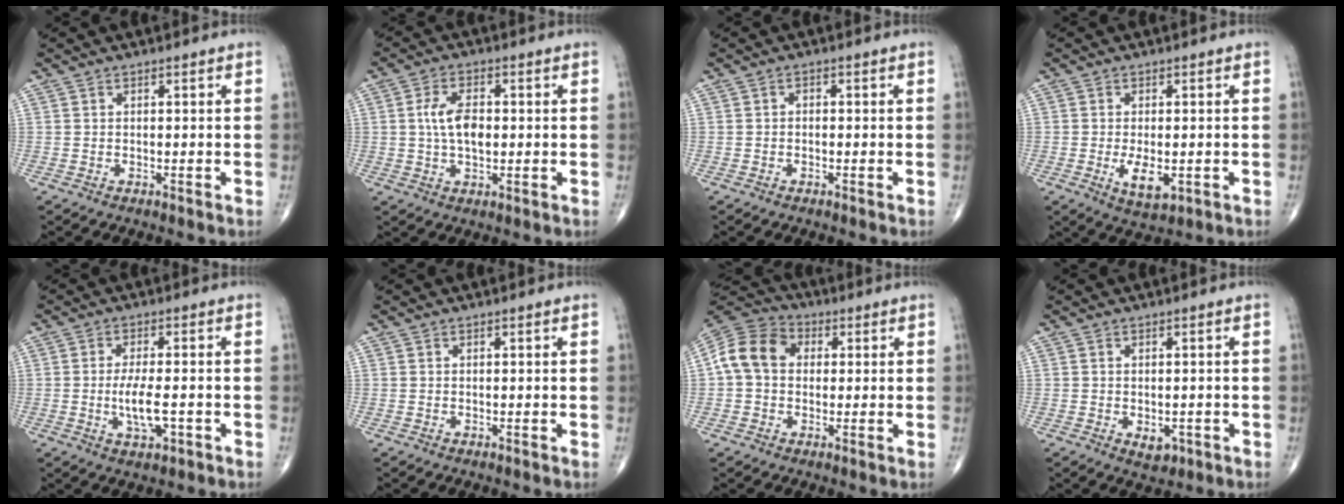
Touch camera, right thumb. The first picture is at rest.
{"total": 7.6, "force": [0.6, 4.1, 6.3], "torque": [-0.113, 0.003, 0.008]}
{"total": 0.9, "force": [-0.2, 0.7, 0.6], "torque": [-0.004, 0.005, -0.008]}
{"total": 5.6, "force": [-1.2, 2.6, 4.7], "torque": [-0.079, -0.011, -0.016]}
{"total": 5.9, "force": [-1.4, 2.1, 5.4], "torque": [-0.103, -0.003, -0.023]}
{"total": 0.0}
{"total": 11.0, "force": [1.2, 8.6, 6.7], "torque": [-0.117, 0.030, 0.009]}
{"total": 3.0, "force": [-0.9, 1.9, 2.1], "torque": [-0.018, -0.001, -0.006]}